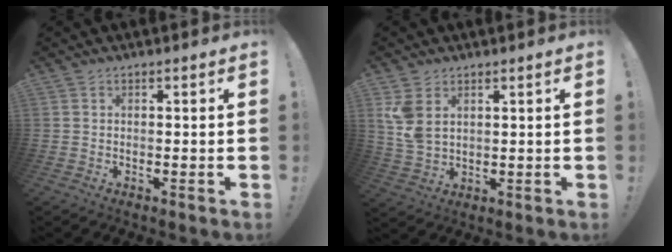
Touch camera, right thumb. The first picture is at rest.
{"total": 7.2, "force": [3.3, 4.4, 4.6], "torque": [-0.094, -0.012, 0.065]}